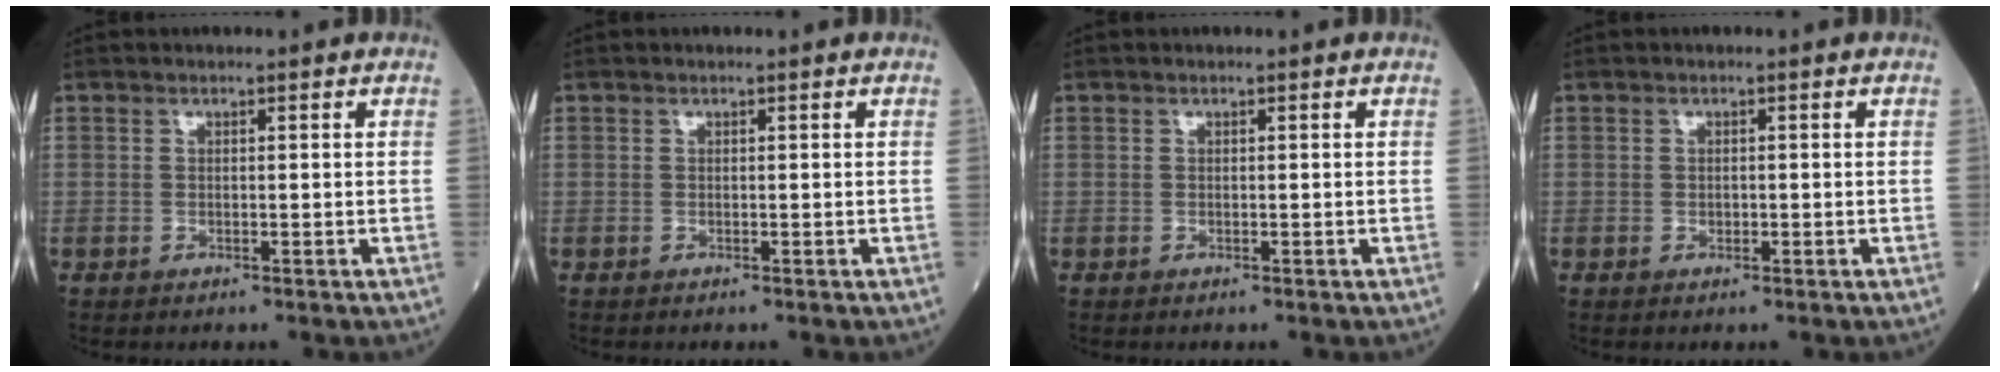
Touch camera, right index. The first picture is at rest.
{"total": 0.0}
{"total": 0.0}
{"total": 0.6, "force": [-0.1, 0.4, 0.3], "torque": [-0.008, 0.001, 0.000]}